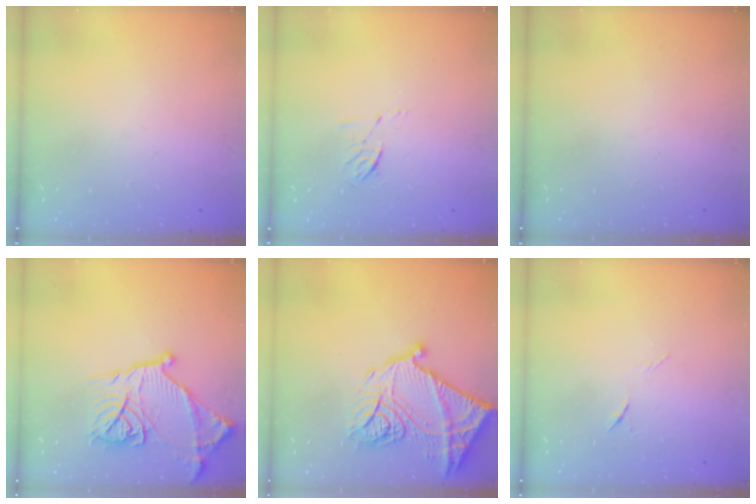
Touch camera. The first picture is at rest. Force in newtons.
{"total": 5.4, "press": 5.1, "slide": 1.8}
{"total": 0.0}
{"total": 18.7, "press": 18.6, "slide": 1.4}
{"total": 25.4, "press": 25.3, "slide": 2.5}
{"total": 6.2, "press": 6.1, "slide": 0.9}